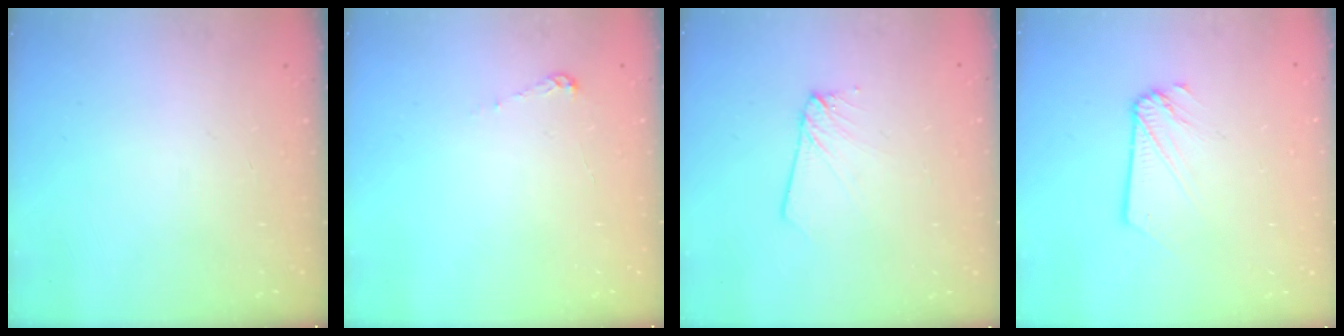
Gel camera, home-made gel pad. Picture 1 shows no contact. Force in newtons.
{"total": 3.9, "press": 3.9, "slide": 0.3}
{"total": 3.5, "press": 3.4, "slide": 0.3}
{"total": 2.5, "press": 2.5, "slide": 0.1}